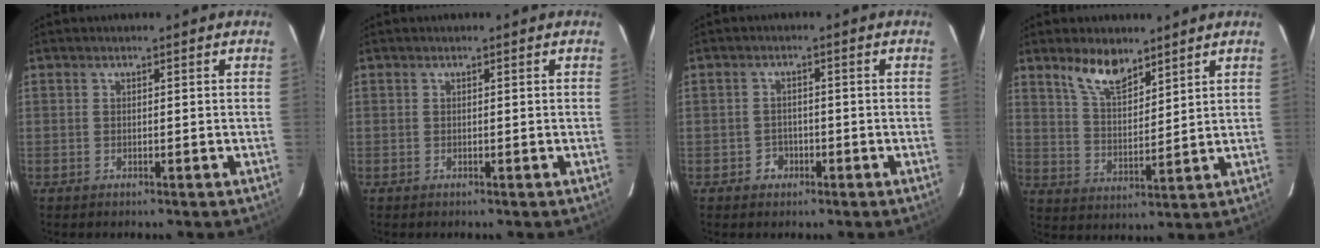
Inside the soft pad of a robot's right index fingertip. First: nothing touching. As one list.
[{"total": 0.0}, {"total": 2.7, "force": [-1.3, 2.4, 0.3], "torque": [-0.008, 0.007, -0.020]}, {"total": 8.2, "force": [6.1, 3.1, 4.5], "torque": [-0.079, 0.006, 0.119]}]